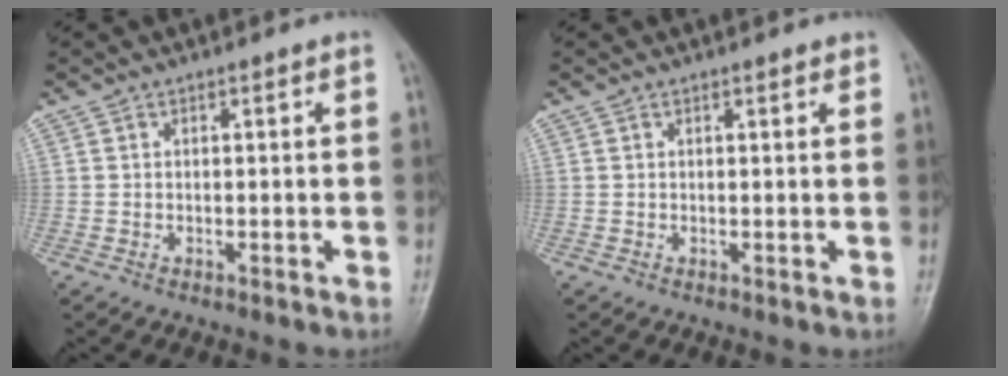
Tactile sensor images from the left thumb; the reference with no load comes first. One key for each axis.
{"total": 0.8, "fx": 0.6, "fy": 0.3, "fz": 0.5, "tx": -0.008, "ty": -0.002, "tz": 0.006}